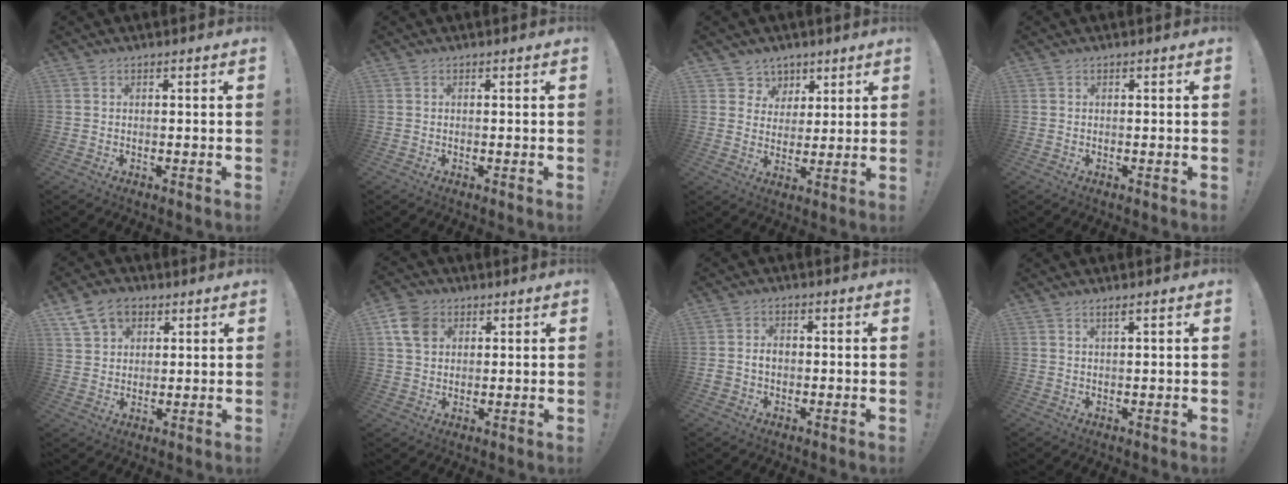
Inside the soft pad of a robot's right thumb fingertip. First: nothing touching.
{"total": 0.0}
{"total": 6.8, "force": [3.9, 5.6, 0.4], "torque": [-0.009, -0.035, 0.079]}
{"total": 0.0}
{"total": 10.0, "force": [5.4, 7.2, 4.2], "torque": [-0.061, -0.020, 0.107]}
{"total": 8.8, "force": [3.7, 6.8, 4.3], "torque": [-0.080, -0.007, 0.074]}
{"total": 3.4, "force": [-0.6, 2.6, 2.2], "torque": [-0.038, 0.002, -0.015]}
{"total": 2.0, "force": [1.2, -0.1, 1.6], "torque": [-0.025, -0.005, 0.019]}